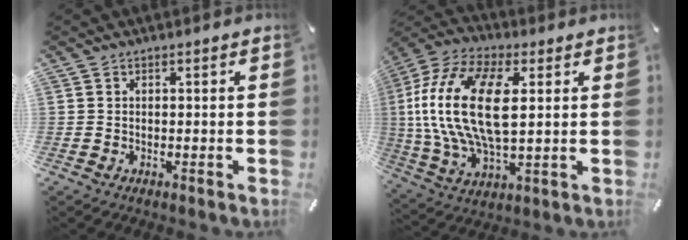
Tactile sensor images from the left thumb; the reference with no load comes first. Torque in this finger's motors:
{"motor_torque": [2.50, 2.51, 1.67, -1.09, 1.05]}